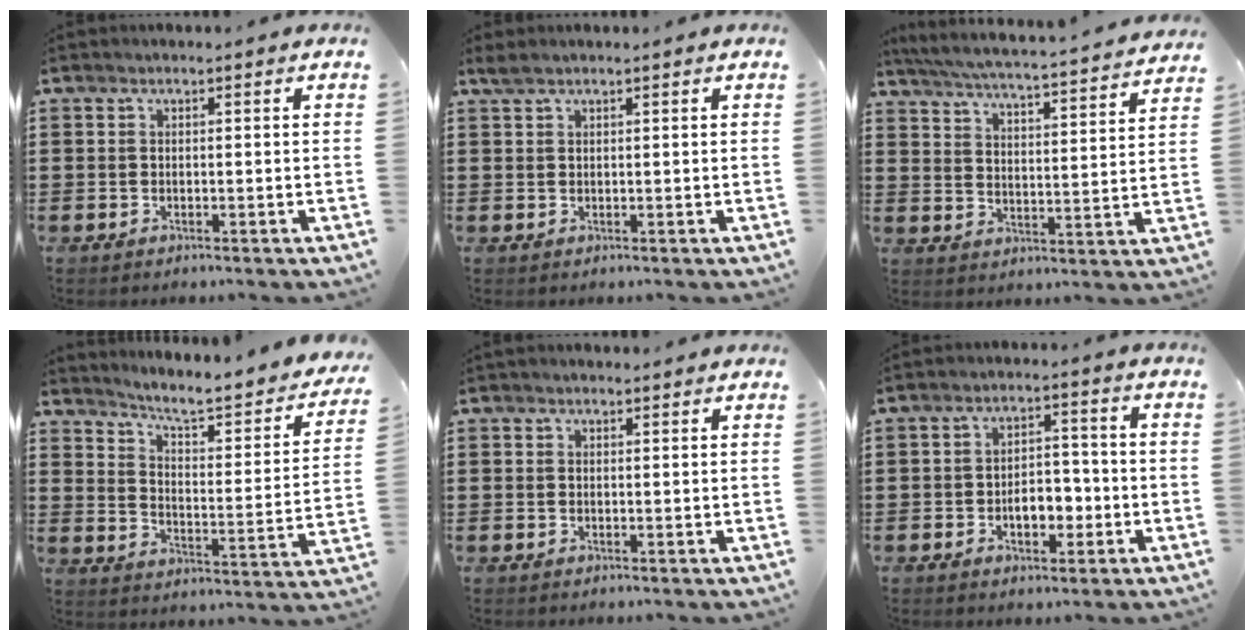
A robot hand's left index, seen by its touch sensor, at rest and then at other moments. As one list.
[{"total": 1.3, "force": [0.9, 0.1, 0.9], "torque": [-0.018, 0.000, 0.018]}, {"total": 4.7, "force": [4.3, -0.6, 1.6], "torque": [-0.053, -0.039, 0.066]}, {"total": 4.9, "force": [4.2, 0.3, 2.6], "torque": [-0.066, -0.040, 0.058]}, {"total": 0.9, "force": [0.8, 0.3, 0.1], "torque": [-0.005, 0.003, 0.015]}, {"total": 5.3, "force": [-1.5, 3.0, 4.1], "torque": [-0.066, 0.006, -0.030]}]